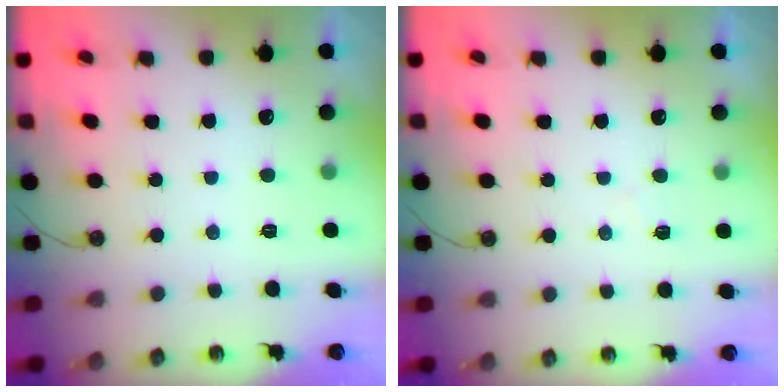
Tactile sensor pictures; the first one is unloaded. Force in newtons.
{"total": 4.2, "press": 4.2, "slide": 0.6}